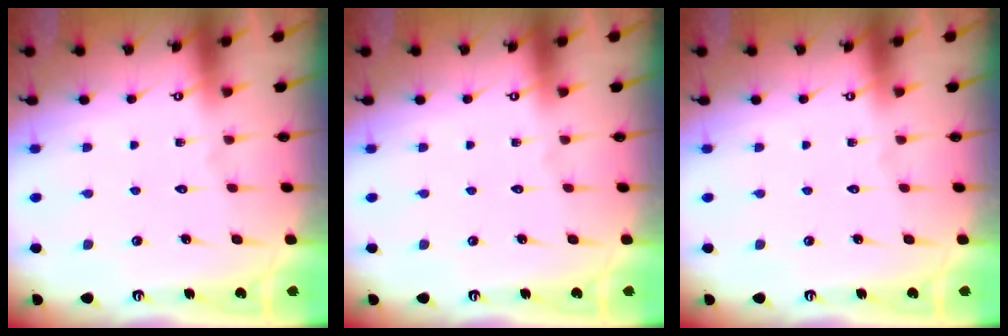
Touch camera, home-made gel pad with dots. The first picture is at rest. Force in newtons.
{"total": 0.0}
{"total": 0.0}